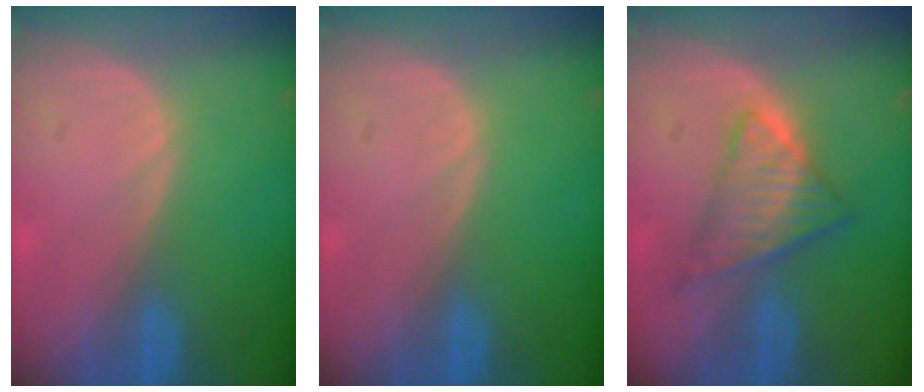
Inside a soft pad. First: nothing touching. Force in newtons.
{"total": 0.0}
{"total": 7.0, "press": 6.1, "slide": 3.5}